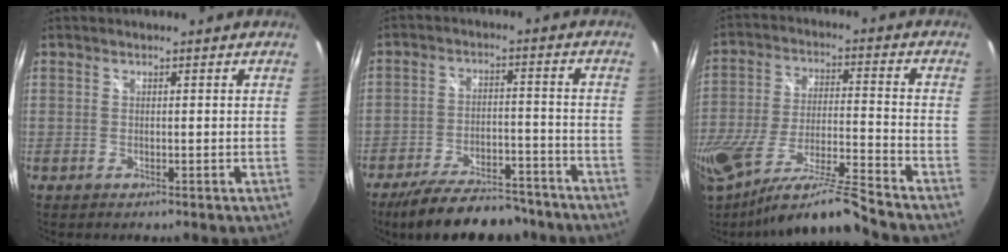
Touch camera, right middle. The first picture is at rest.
{"total": 17.4, "force": [-14.5, 5.4, 7.9], "torque": [-0.151, -0.008, -0.205]}
{"total": 16.6, "force": [-13.7, -0.6, 9.3], "torque": [-0.175, -0.037, -0.242]}